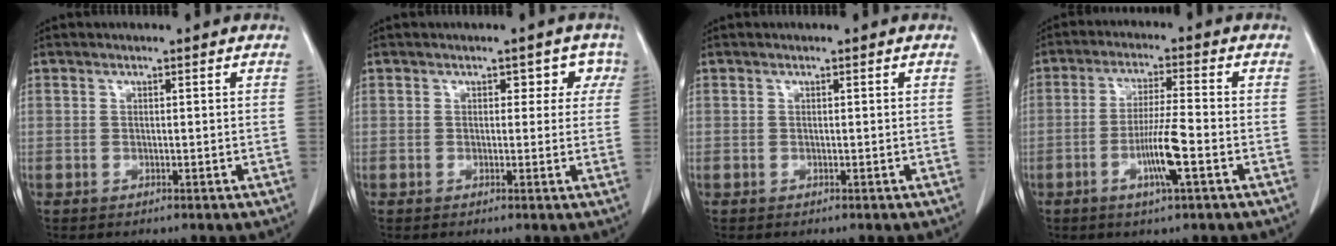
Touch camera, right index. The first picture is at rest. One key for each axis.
{"total": 3.1, "fx": 1.3, "fy": 2.4, "fz": 1.5, "tx": 0.008, "ty": 0.012, "tz": 0.006}
{"total": 0.0}
{"total": 7.4, "fx": -2.7, "fy": -0.1, "fz": 6.9, "tx": -0.130, "ty": -0.008, "tz": -0.050}